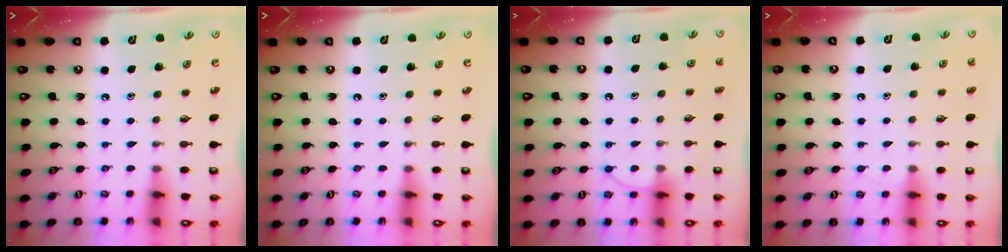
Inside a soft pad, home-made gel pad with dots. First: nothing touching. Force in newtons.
{"total": 0.0}
{"total": 7.5, "press": 7.5, "slide": 0.8}
{"total": 2.4, "press": 2.4, "slide": 0.3}